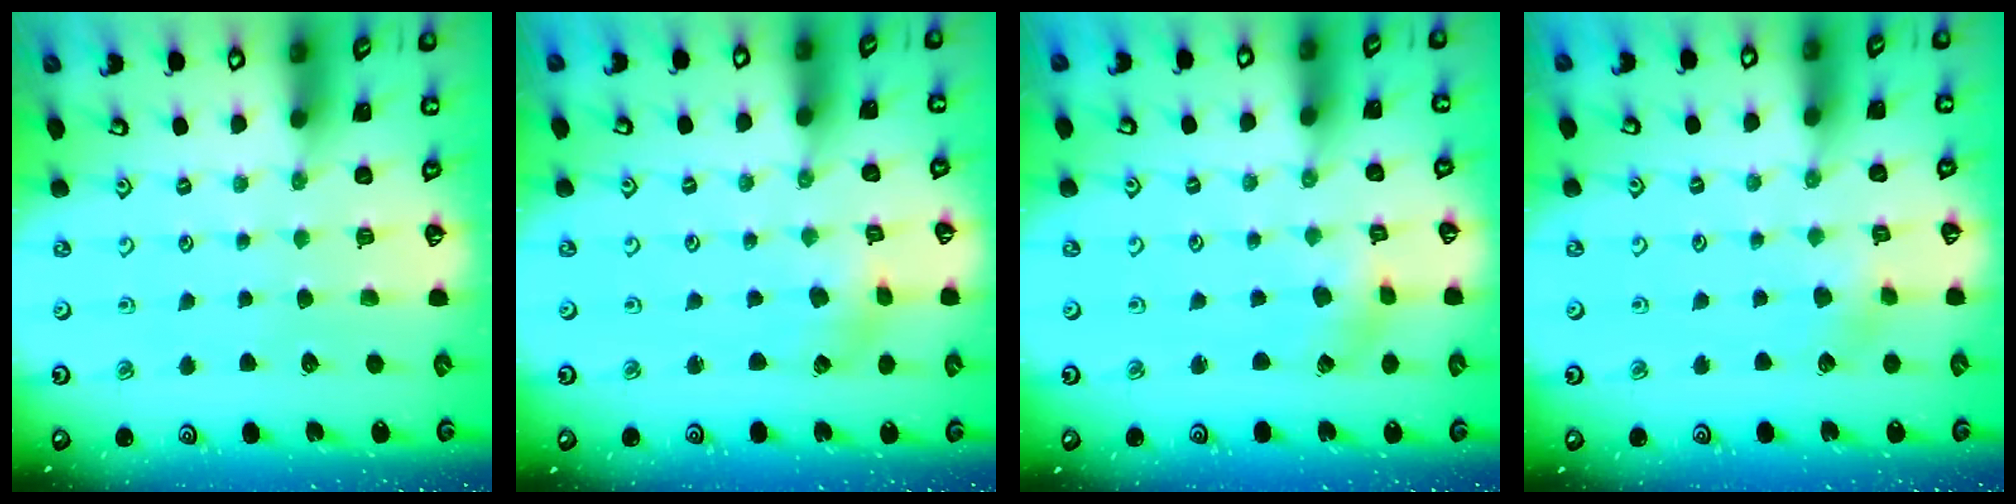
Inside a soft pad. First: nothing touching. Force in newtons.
{"total": 2.0, "press": 2.0, "slide": 0.2}
{"total": 1.3, "press": 1.2, "slide": 0.3}
{"total": 3.2, "press": 3.2, "slide": 0.4}